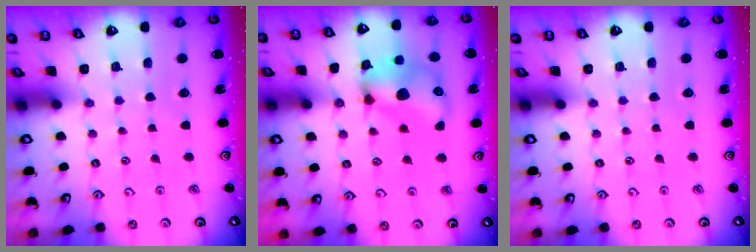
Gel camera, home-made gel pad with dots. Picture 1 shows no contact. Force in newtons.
{"total": 16.3, "press": 16.2, "slide": 1.1}
{"total": 0.0}